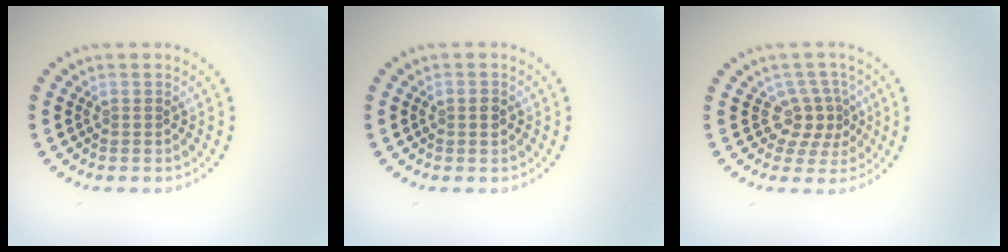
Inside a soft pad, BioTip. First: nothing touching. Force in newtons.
{"total": 1.4, "press": 1.4, "slide": 0.2}
{"total": 2.8, "press": 2.1, "slide": 1.9}